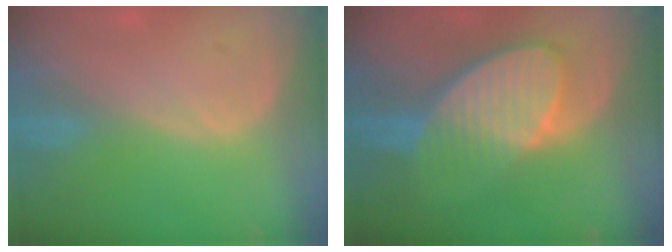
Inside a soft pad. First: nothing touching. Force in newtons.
{"total": 9.3, "press": 8.3, "slide": 4.3}